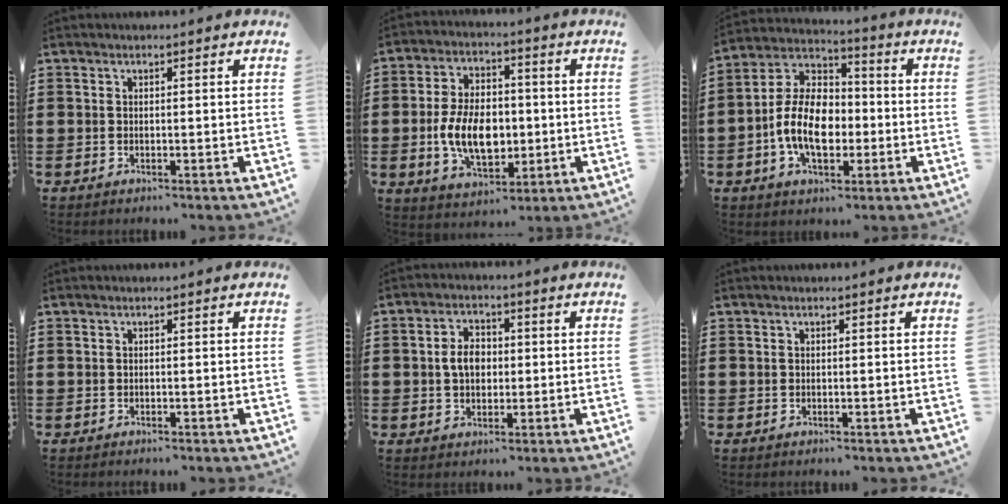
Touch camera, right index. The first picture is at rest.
{"total": 10.1, "force": [-1.5, 6.4, 7.8], "torque": [-0.156, 0.002, -0.033]}
{"total": 11.5, "force": [-2.4, 7.1, 8.7], "torque": [-0.203, 0.008, -0.047]}
{"total": 0.0}
{"total": 4.5, "force": [0.1, 3.1, 3.3], "torque": [-0.069, 0.013, -0.001]}
{"total": 0.0}